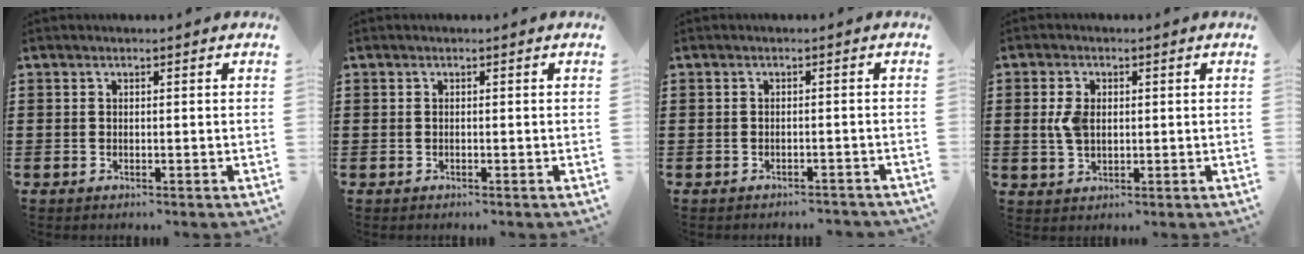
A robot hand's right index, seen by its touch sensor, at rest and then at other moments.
{"total": 0.0}
{"total": 1.2, "force": [-1.2, 0.1, 0.3], "torque": [-0.010, 0.000, -0.024]}
{"total": 4.1, "force": [0.5, 2.6, 3.1], "torque": [-0.081, 0.005, 0.003]}